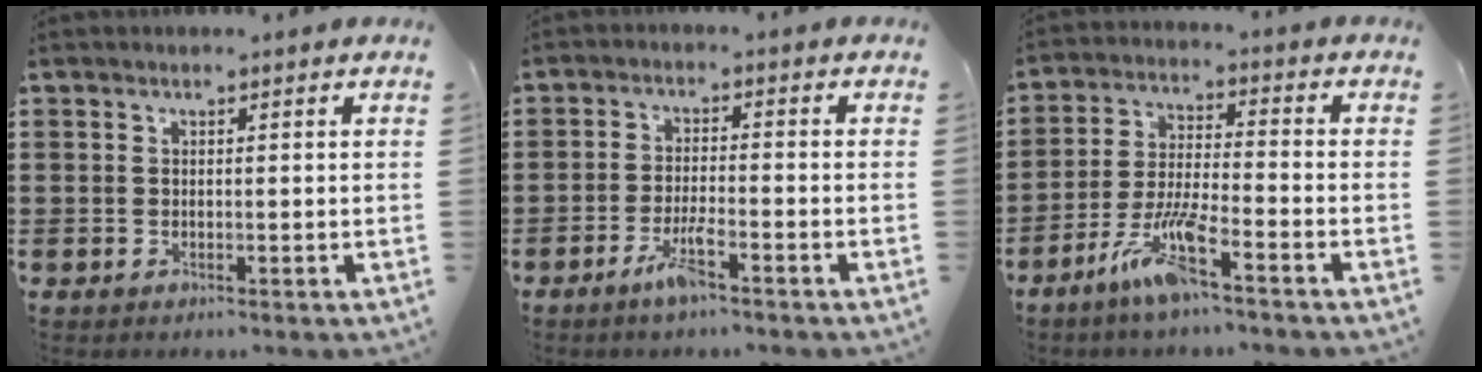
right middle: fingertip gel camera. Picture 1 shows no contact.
{"total": 4.2, "force": [-2.7, 0.3, 3.2], "torque": [-0.066, -0.006, -0.050]}
{"total": 8.0, "force": [-5.4, 0.9, 5.9], "torque": [-0.133, -0.008, -0.104]}